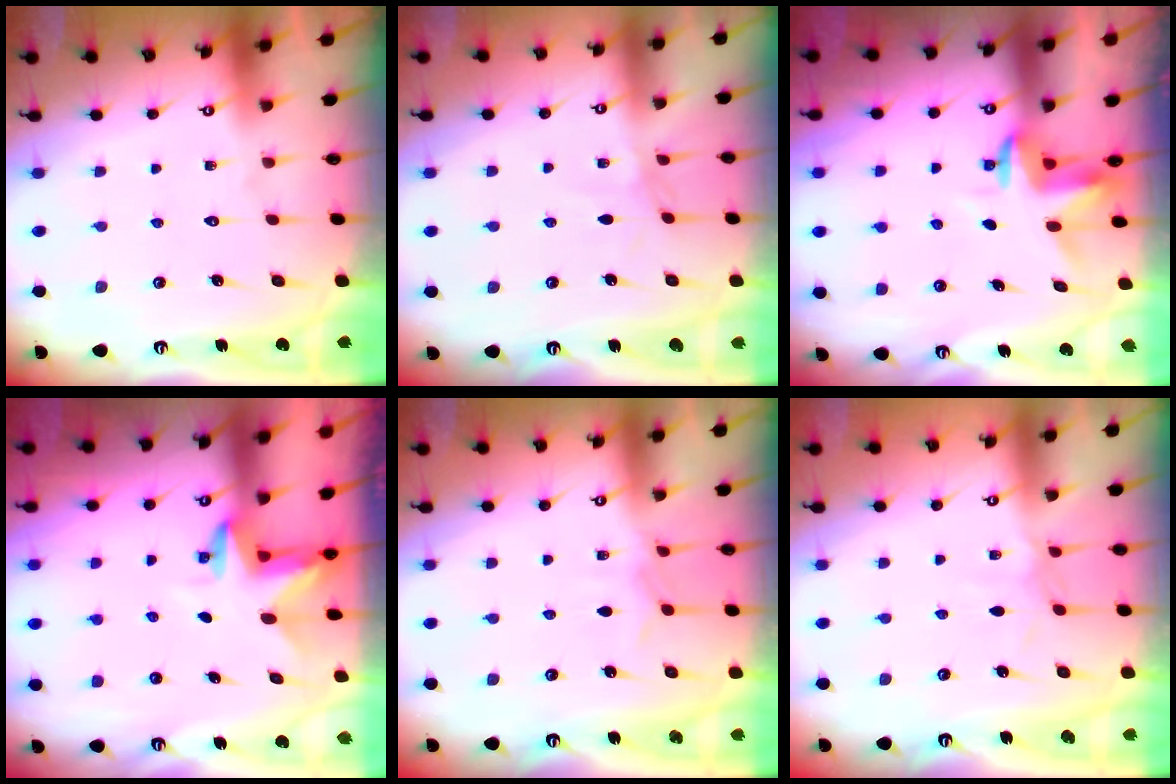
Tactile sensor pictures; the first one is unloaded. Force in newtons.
{"total": 1.4, "press": 1.3, "slide": 0.4}
{"total": 3.6, "press": 3.6, "slide": 0.2}
{"total": 3.3, "press": 3.3, "slide": 0.1}
{"total": 5.1, "press": 5.0, "slide": 0.4}
{"total": 1.7, "press": 1.6, "slide": 0.4}